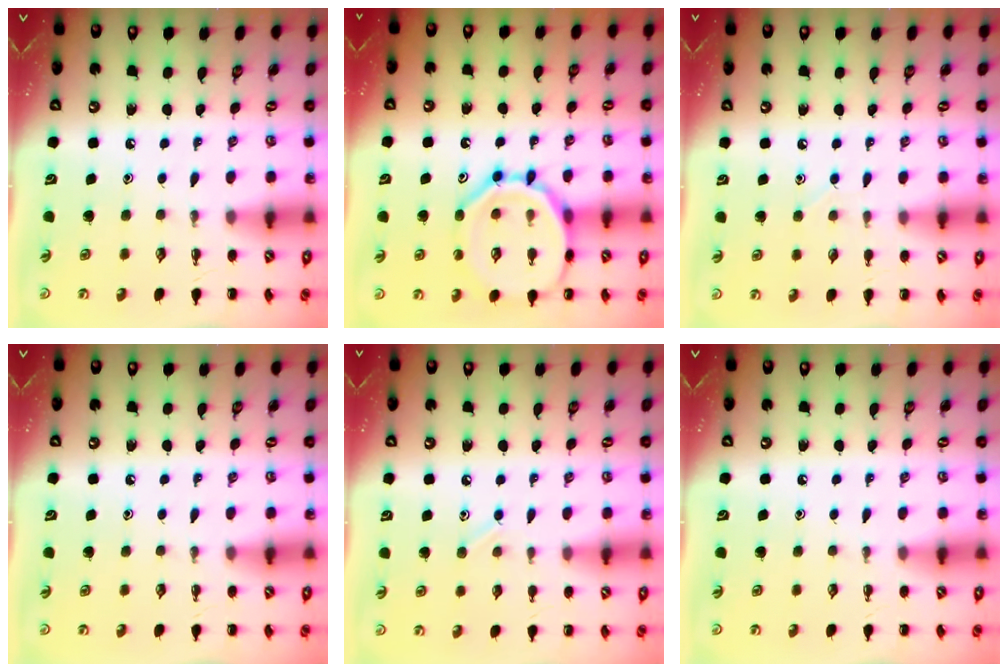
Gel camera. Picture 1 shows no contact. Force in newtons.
{"total": 15.3, "press": 15.2, "slide": 1.4}
{"total": 2.9, "press": 2.7, "slide": 0.9}
{"total": 0.0}
{"total": 6.1, "press": 5.8, "slide": 1.9}
{"total": 0.0}